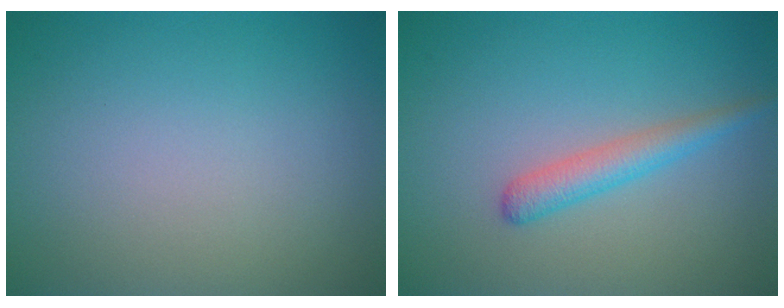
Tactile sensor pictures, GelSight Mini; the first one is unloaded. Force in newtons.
{"total": 2.4, "press": 2.3, "slide": 0.1}